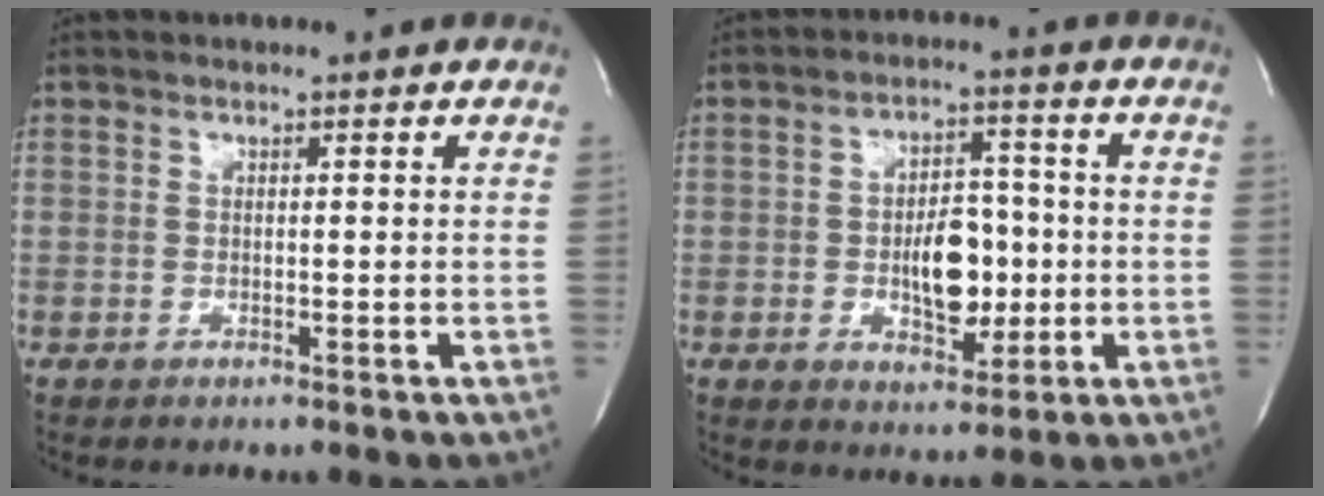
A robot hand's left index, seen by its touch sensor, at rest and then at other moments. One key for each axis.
{"total": 8.1, "fx": -1.2, "fy": 4.2, "fz": 6.8, "tx": -0.111, "ty": 0.010, "tz": -0.013}